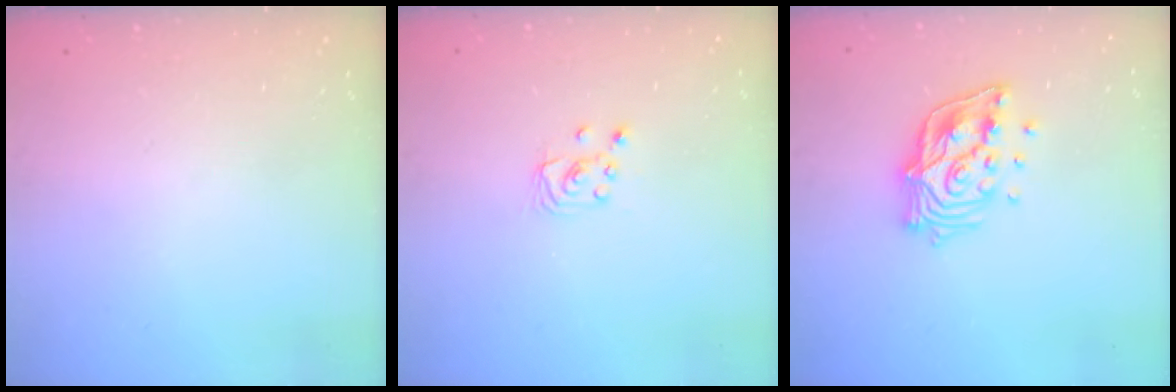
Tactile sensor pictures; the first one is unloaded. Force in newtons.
{"total": 2.7, "press": 2.7, "slide": 0.2}
{"total": 14.7, "press": 14.6, "slide": 1.4}